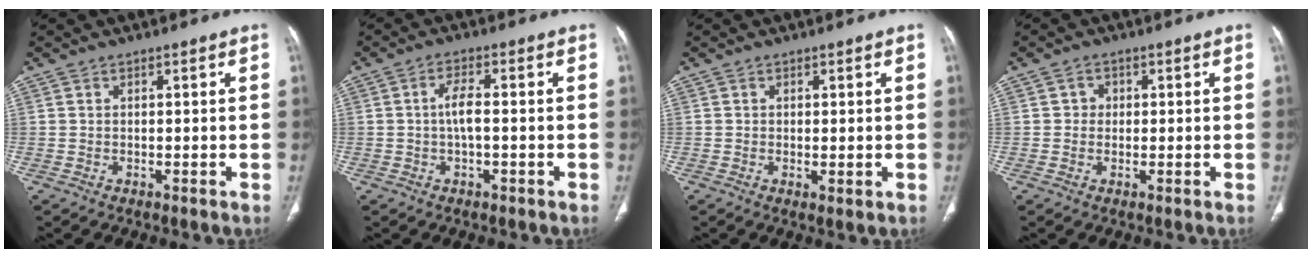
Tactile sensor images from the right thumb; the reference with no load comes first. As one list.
[{"total": 2.8, "force": [-0.3, 1.1, 2.6], "torque": [-0.051, 0.004, -0.009]}, {"total": 1.4, "force": [0.0, 0.5, 1.3], "torque": [-0.025, -0.009, 0.002]}, {"total": 1.9, "force": [0.2, 1.8, 0.5], "torque": [0.007, 0.003, -0.002]}]